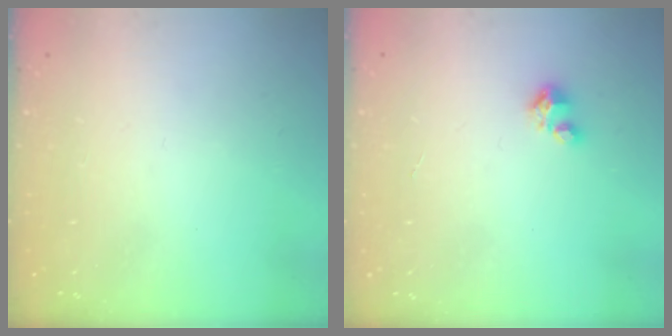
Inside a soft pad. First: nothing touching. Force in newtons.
{"total": 1.6, "press": 1.6, "slide": 0.1}